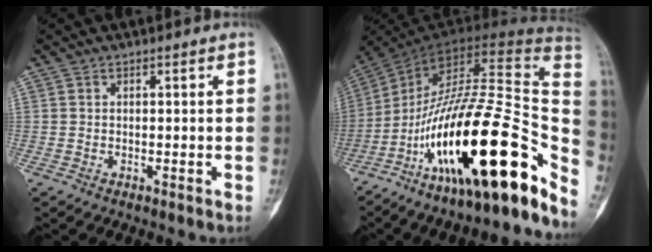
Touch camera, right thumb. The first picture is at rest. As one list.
[{"total": 34.2, "force": [-15.1, 10.4, 28.9], "torque": [-0.378, 0.080, -0.239]}]